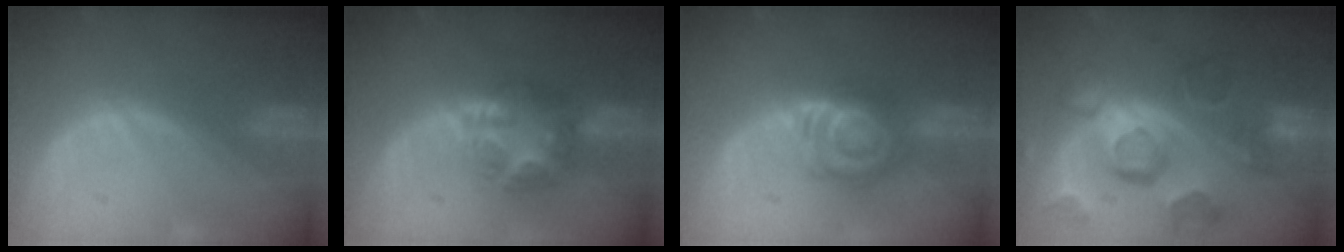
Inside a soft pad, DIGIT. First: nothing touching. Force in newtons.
{"total": 7.5, "press": 6.5, "slide": 3.7}
{"total": 6.9, "press": 6.5, "slide": 2.5}
{"total": 12.1, "press": 10.5, "slide": 5.9}